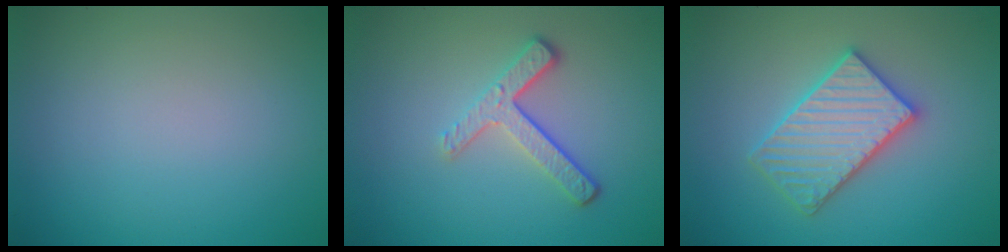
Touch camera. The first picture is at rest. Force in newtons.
{"total": 3.4, "press": 2.6, "slide": 2.3}
{"total": 4.1, "press": 4.0, "slide": 0.7}